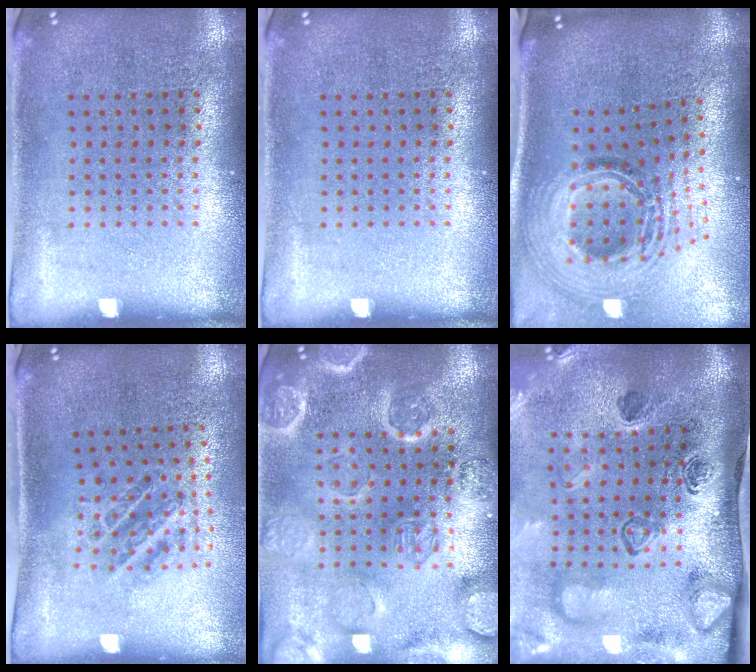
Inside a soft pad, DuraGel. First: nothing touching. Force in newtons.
{"total": 0.0}
{"total": 2.4, "press": 1.8, "slide": 1.6}
{"total": 1.0, "press": 1.0, "slide": 0.2}
{"total": 3.6, "press": 3.5, "slide": 0.9}
{"total": 4.8, "press": 3.3, "slide": 3.5}